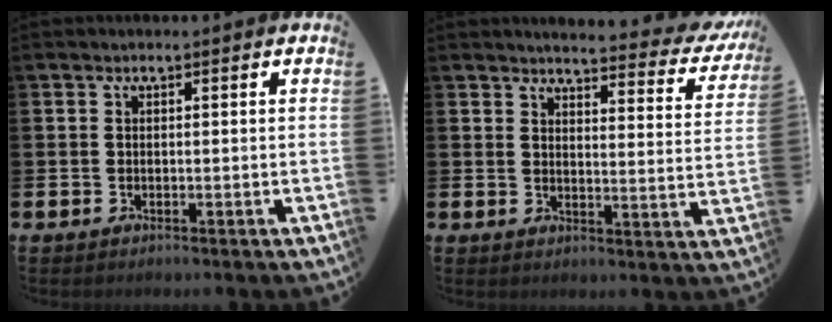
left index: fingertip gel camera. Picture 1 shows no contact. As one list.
[{"total": 3.6, "force": [3.5, 0.4, 0.8], "torque": [-0.022, -0.034, 0.053]}]